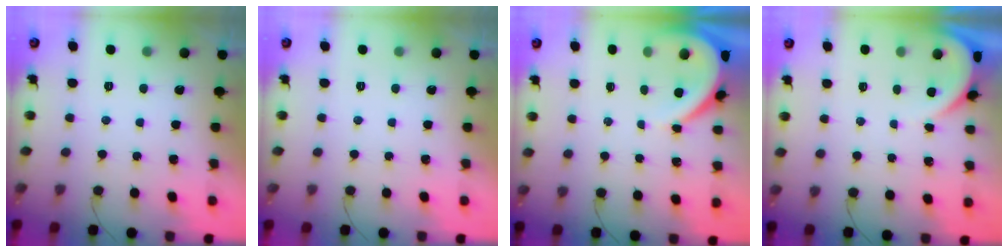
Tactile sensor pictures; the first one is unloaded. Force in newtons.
{"total": 0.0}
{"total": 5.4, "press": 5.4, "slide": 0.7}
{"total": 2.1, "press": 2.1, "slide": 0.2}